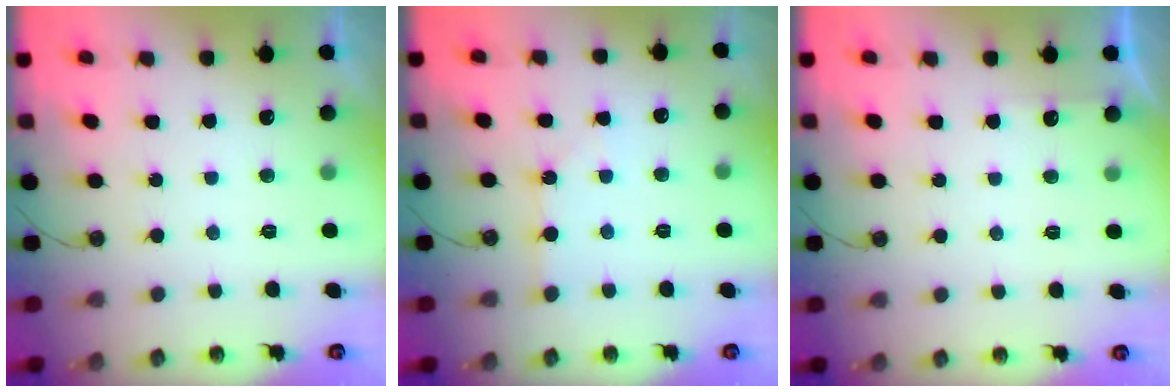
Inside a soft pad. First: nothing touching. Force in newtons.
{"total": 1.8, "press": 1.8, "slide": 0.3}
{"total": 2.7, "press": 2.7, "slide": 0.4}